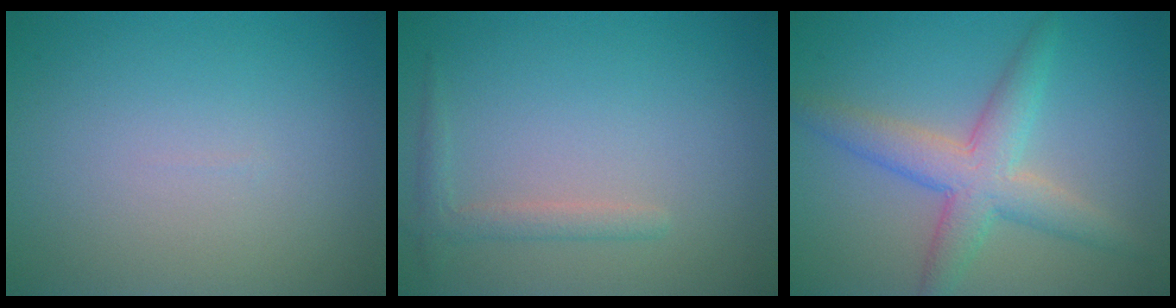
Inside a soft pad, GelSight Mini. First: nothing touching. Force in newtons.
{"total": 1.5, "press": 1.5, "slide": 0.1}
{"total": 4.9, "press": 4.9, "slide": 0.1}